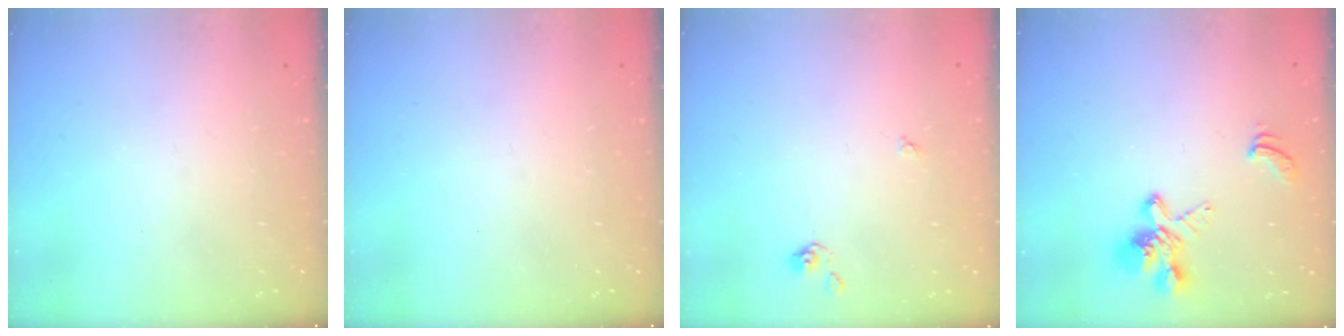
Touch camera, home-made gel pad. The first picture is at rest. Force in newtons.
{"total": 0.0}
{"total": 2.9, "press": 2.9, "slide": 0.4}
{"total": 4.8, "press": 4.5, "slide": 1.5}